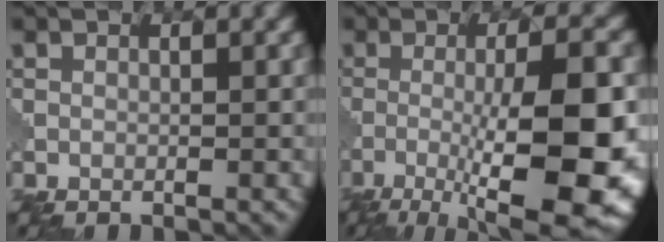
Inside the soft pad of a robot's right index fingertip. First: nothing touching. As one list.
[{"total": 12.3, "force": [-3.4, 3.1, 11.4], "torque": [-0.182, -0.009, -0.049]}]